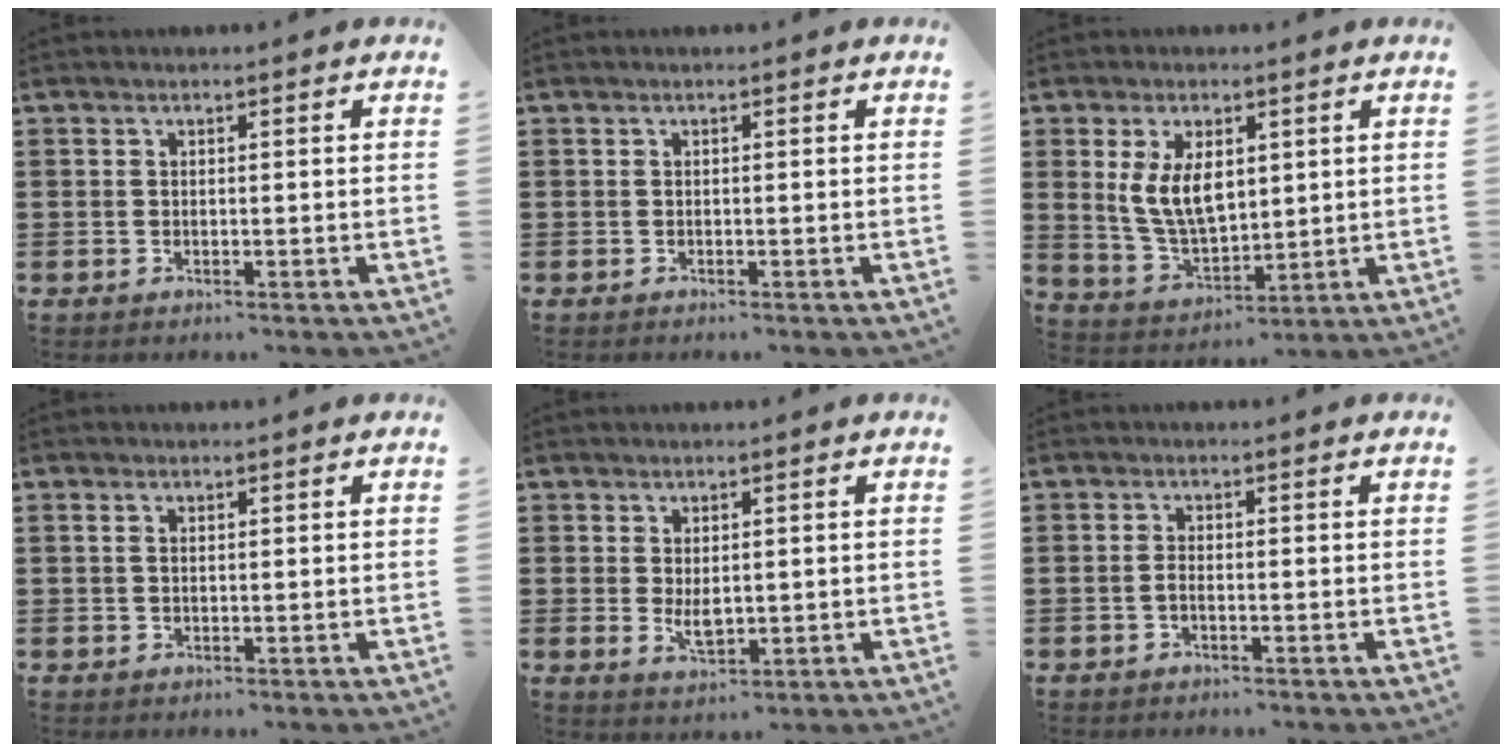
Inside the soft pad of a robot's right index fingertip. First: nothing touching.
{"total": 0.0}
{"total": 8.3, "force": [2.0, 4.7, 6.5], "torque": [-0.149, 0.008, 0.035]}
{"total": 0.9, "force": [0.4, 0.6, 0.6], "torque": [-0.013, 0.006, 0.008]}
{"total": 2.8, "force": [0.3, 1.3, 2.5], "torque": [-0.042, -0.004, 0.006]}
{"total": 1.1, "force": [-0.6, 0.1, 1.0], "torque": [-0.021, -0.006, -0.008]}